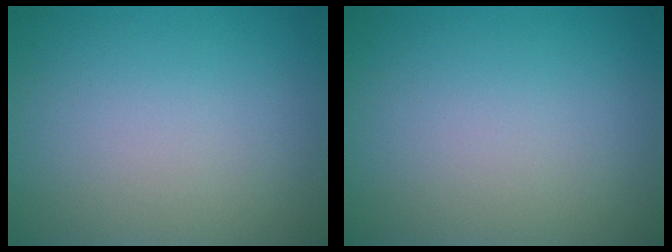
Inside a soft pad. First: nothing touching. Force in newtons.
{"total": 0.0}